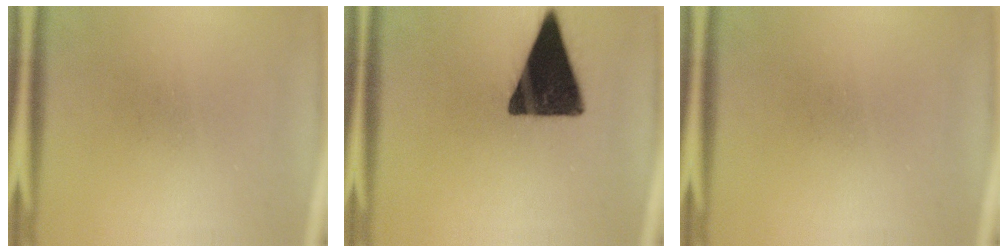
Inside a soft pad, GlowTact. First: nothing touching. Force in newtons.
{"total": 16.3}
{"total": 0.0}